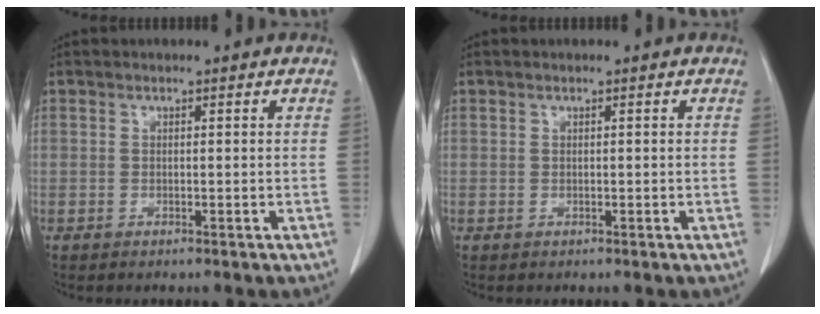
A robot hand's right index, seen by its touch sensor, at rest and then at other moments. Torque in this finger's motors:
{"motor_torque": [-0.05, 0.05, 0.00, 0.00]}